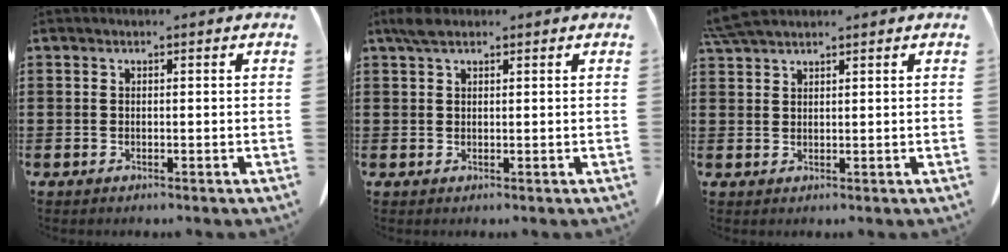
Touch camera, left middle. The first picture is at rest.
{"total": 2.3, "force": [1.5, 0.8, 1.6], "torque": [-0.035, 0.003, 0.029]}
{"total": 3.8, "force": [3.4, 0.4, 1.8], "torque": [-0.045, -0.003, 0.066]}